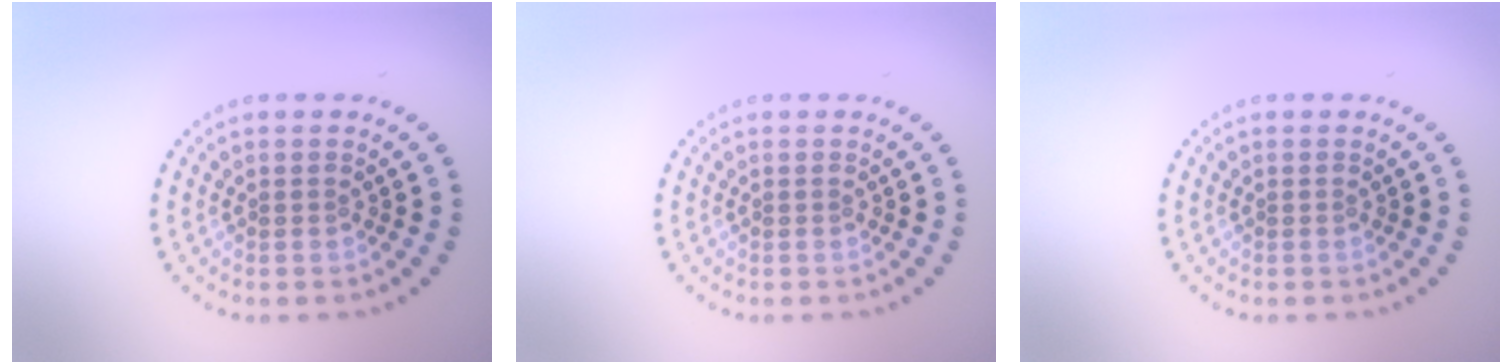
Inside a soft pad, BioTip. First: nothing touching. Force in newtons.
{"total": 0.0}
{"total": 0.0}